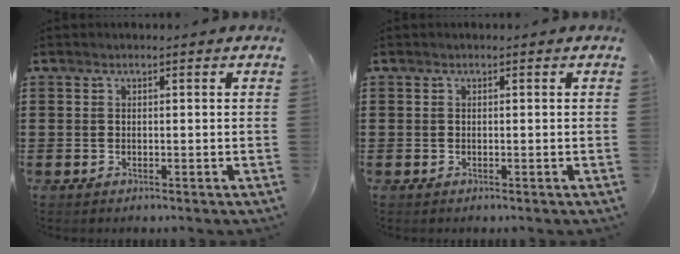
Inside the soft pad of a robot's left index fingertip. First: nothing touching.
{"total": 0.0}